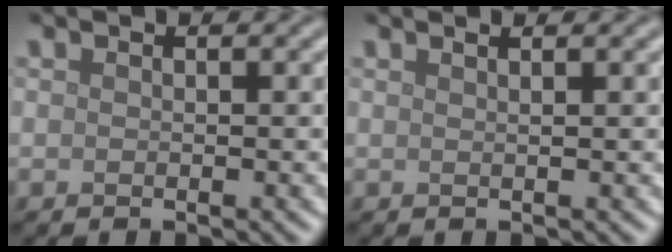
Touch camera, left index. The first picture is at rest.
{"total": 2.0, "force": [1.2, 0.9, 1.3], "torque": [0.000, 0.001, -0.008]}